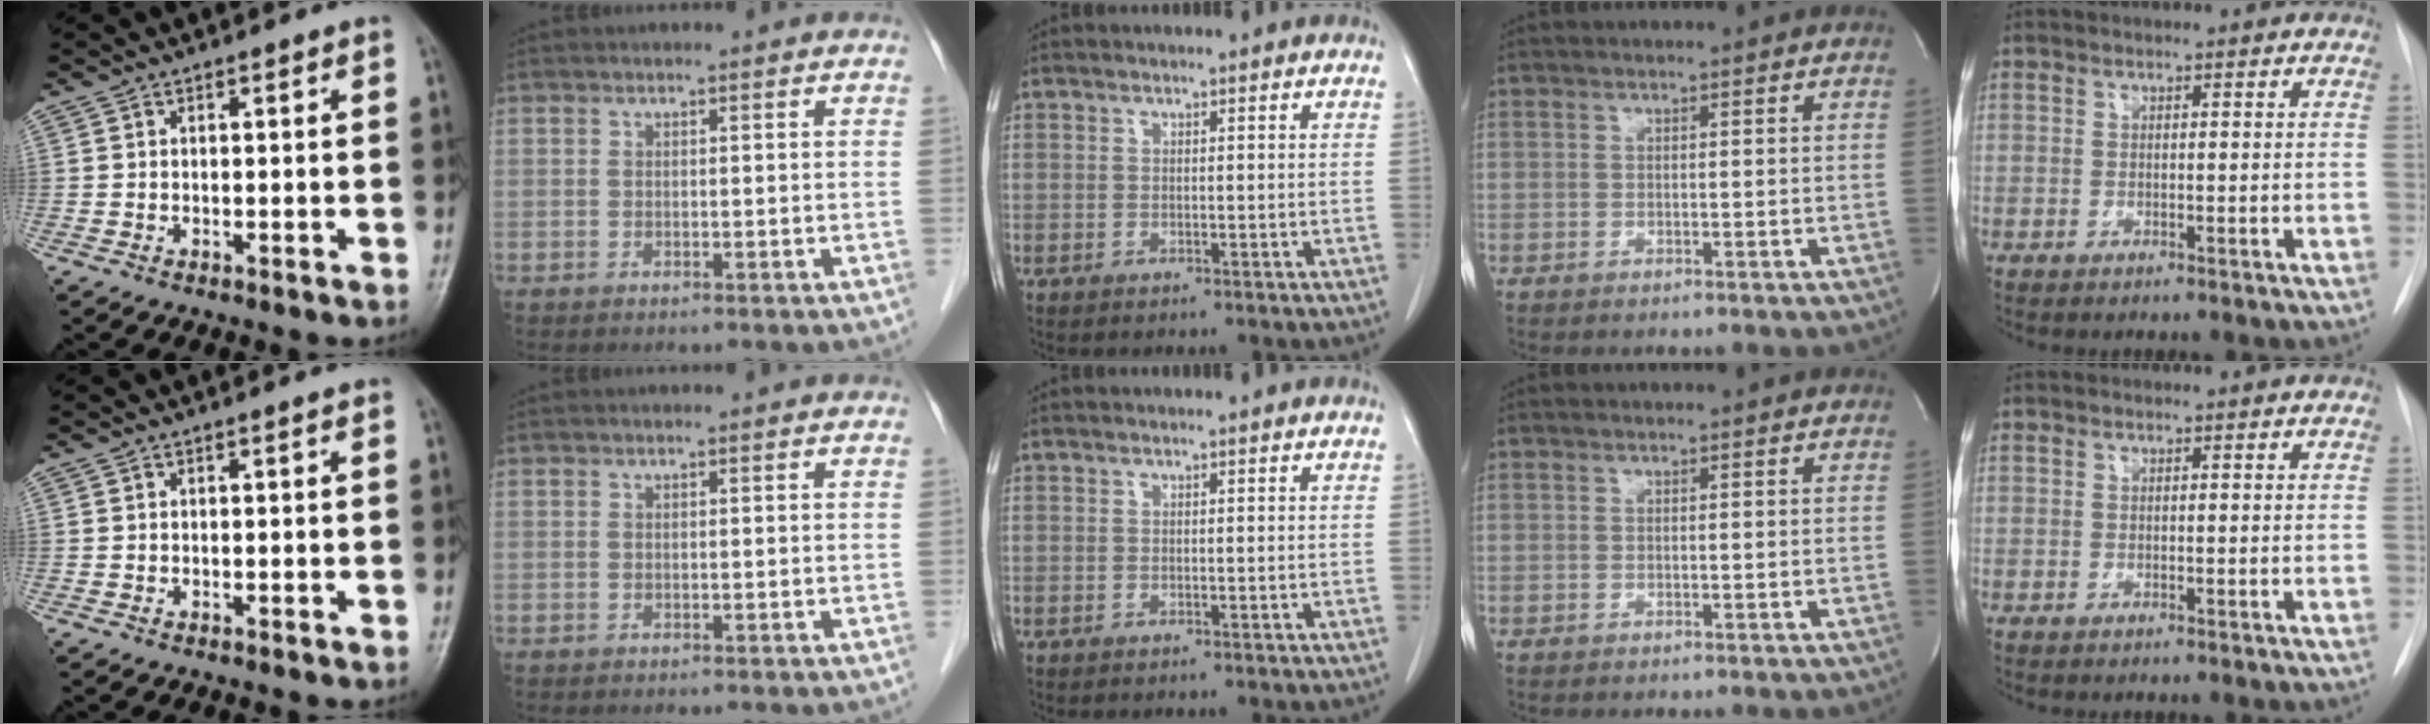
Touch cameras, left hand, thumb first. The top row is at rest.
{}